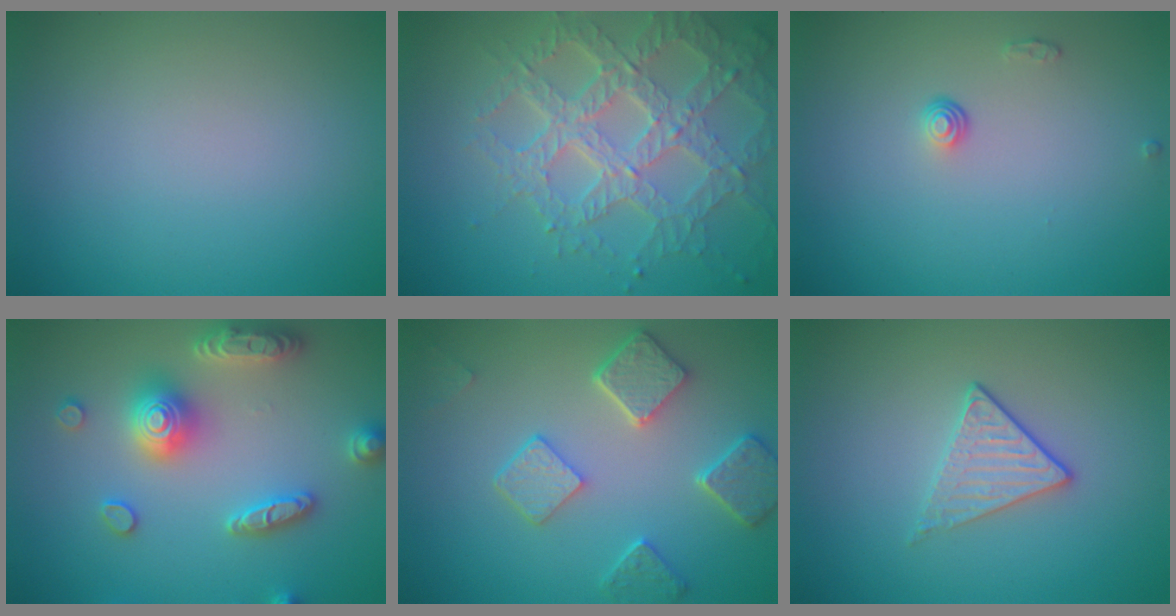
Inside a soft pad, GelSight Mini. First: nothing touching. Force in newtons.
{"total": 7.5, "press": 5.3, "slide": 5.2}
{"total": 1.0, "press": 0.7, "slide": 0.8}
{"total": 5.4, "press": 5.4, "slide": 1.0}
{"total": 4.8, "press": 3.9, "slide": 2.9}
{"total": 2.0, "press": 1.7, "slide": 1.0}